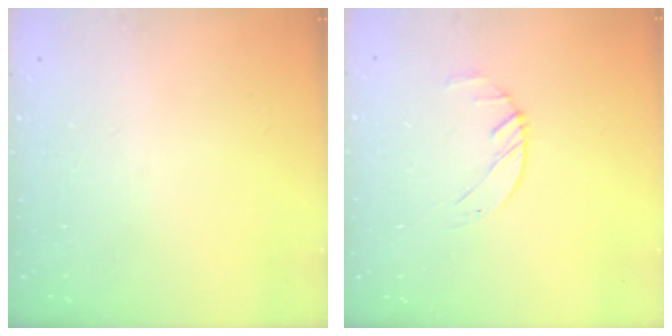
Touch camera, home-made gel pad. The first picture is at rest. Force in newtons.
{"total": 1.9, "press": 1.9, "slide": 0.3}